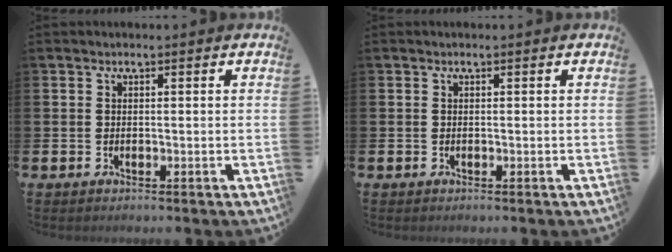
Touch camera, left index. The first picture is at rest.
{"total": 0.0}